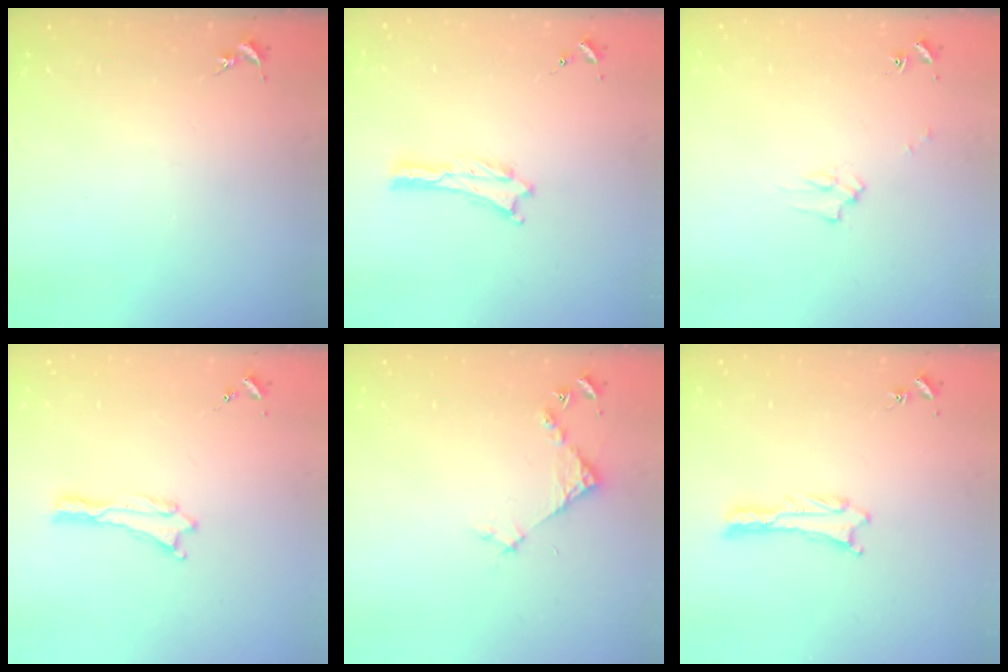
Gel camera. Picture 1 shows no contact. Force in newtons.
{"total": 0.0}
{"total": 2.2, "press": 2.2, "slide": 0.2}
{"total": 0.0}
{"total": 3.9, "press": 3.8, "slide": 0.3}
{"total": 0.6, "press": 0.6, "slide": 0.1}